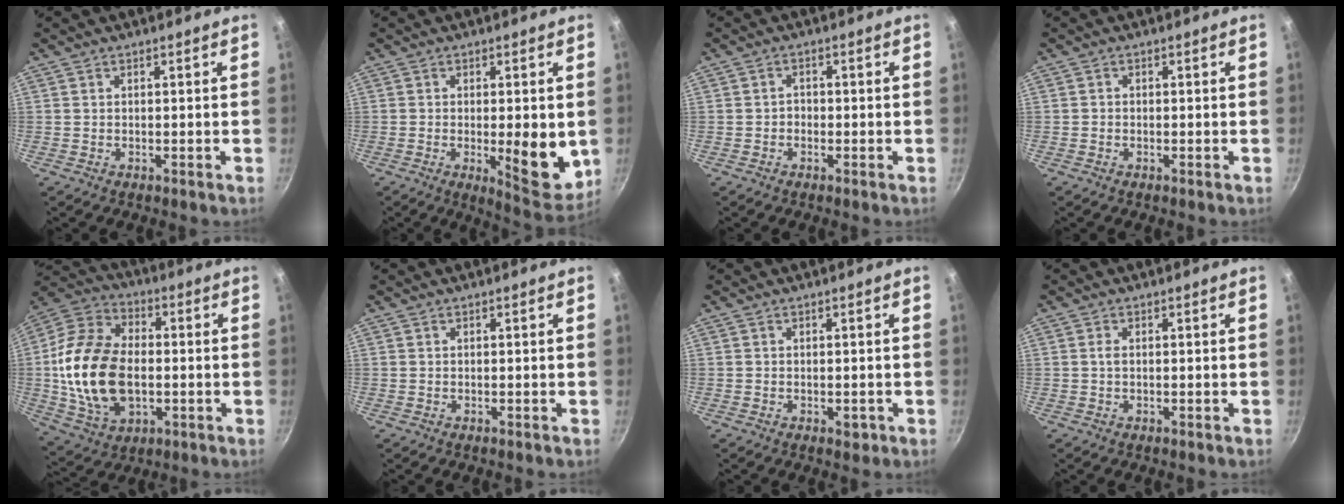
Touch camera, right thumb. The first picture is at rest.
{"total": 10.9, "force": [-1.2, 3.9, 10.1], "torque": [-0.111, -0.018, -0.006]}
{"total": 1.4, "force": [-0.6, 1.1, 0.6], "torque": [-0.003, 0.007, -0.013]}
{"total": 0.6, "force": [-0.3, 0.4, 0.1], "torque": [-0.003, 0.003, -0.008]}
{"total": 21.4, "force": [-1.5, 13.8, 16.2], "torque": [-0.299, 0.022, -0.031]}
{"total": 0.0}
{"total": 1.8, "force": [-0.6, 1.1, 1.2], "torque": [-0.014, 0.002, -0.007]}
{"total": 0.9, "force": [0.0, 0.5, 0.8], "torque": [-0.015, 0.002, -0.001]}